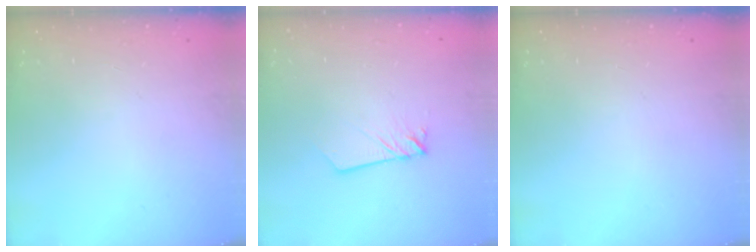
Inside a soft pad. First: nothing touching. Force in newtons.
{"total": 1.9, "press": 1.9, "slide": 0.2}
{"total": 0.0}